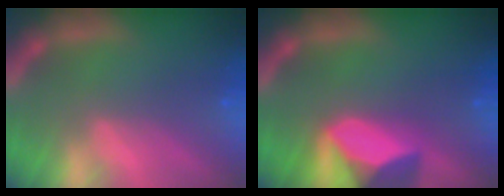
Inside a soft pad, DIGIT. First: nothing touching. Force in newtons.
{"total": 8.4}